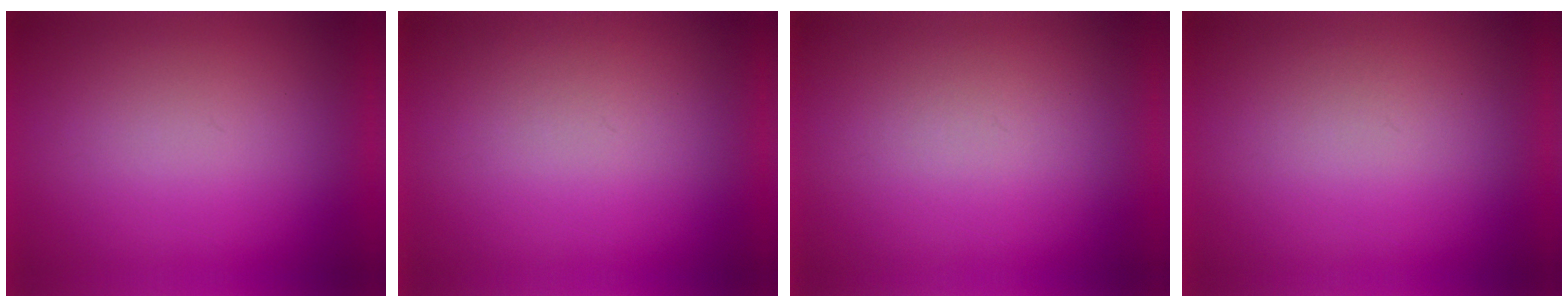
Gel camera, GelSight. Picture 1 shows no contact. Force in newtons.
{"total": 1.4}
{"total": 1.1}
{"total": 1.2}